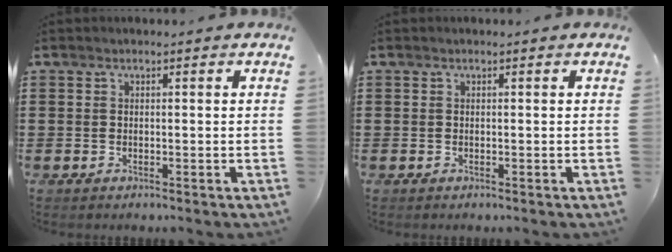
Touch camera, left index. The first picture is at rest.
{"total": 0.0}